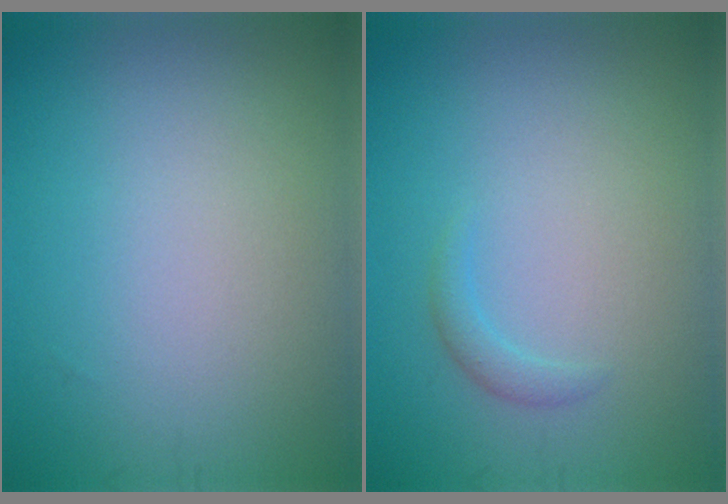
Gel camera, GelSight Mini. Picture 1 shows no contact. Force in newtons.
{"total": 1.1, "press": 1.1, "slide": 0.1}